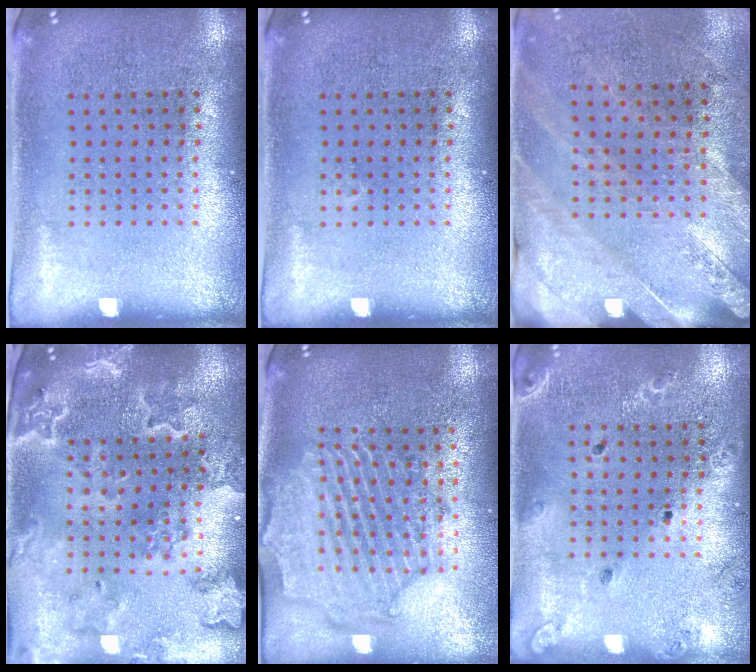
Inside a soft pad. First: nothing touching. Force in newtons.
{"total": 0.0}
{"total": 2.5, "press": 2.2, "slide": 1.2}
{"total": 2.3, "press": 2.2, "slide": 0.5}
{"total": 2.3, "press": 2.2, "slide": 0.9}
{"total": 1.4, "press": 1.4, "slide": 0.1}